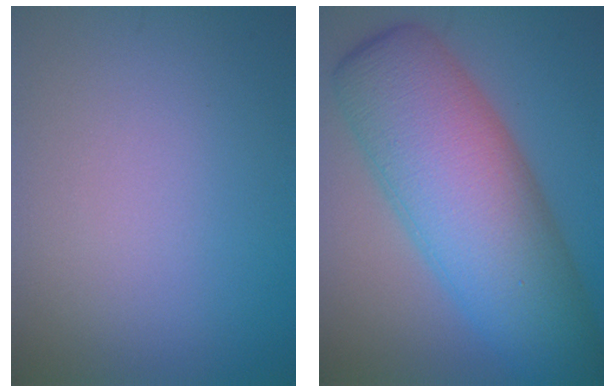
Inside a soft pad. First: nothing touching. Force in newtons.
{"total": 12.4, "press": 12.4, "slide": 0.2}